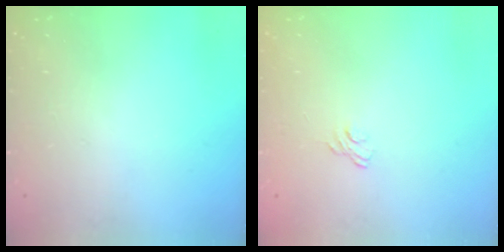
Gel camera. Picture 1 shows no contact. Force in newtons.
{"total": 3.7, "press": 3.5, "slide": 1.2}